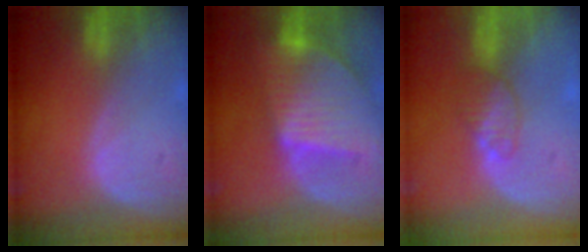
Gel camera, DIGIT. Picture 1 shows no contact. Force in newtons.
{"total": 9.5, "press": 8.2, "slide": 4.8}
{"total": 3.3, "press": 3.1, "slide": 1.1}